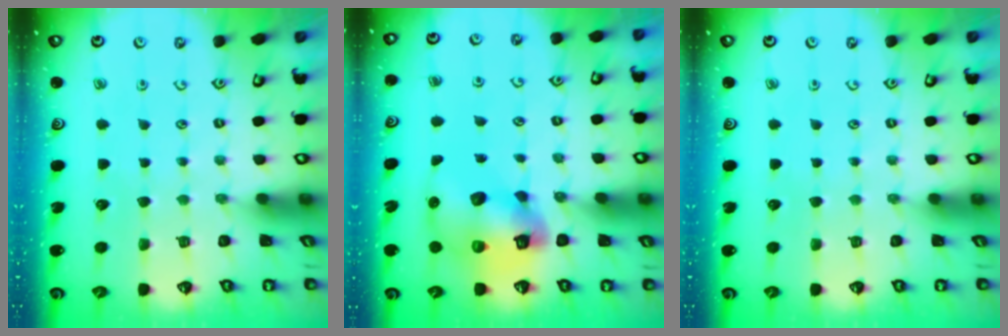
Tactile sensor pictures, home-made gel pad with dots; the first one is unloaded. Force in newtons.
{"total": 13.1, "press": 13.0, "slide": 2.0}
{"total": 0.0}